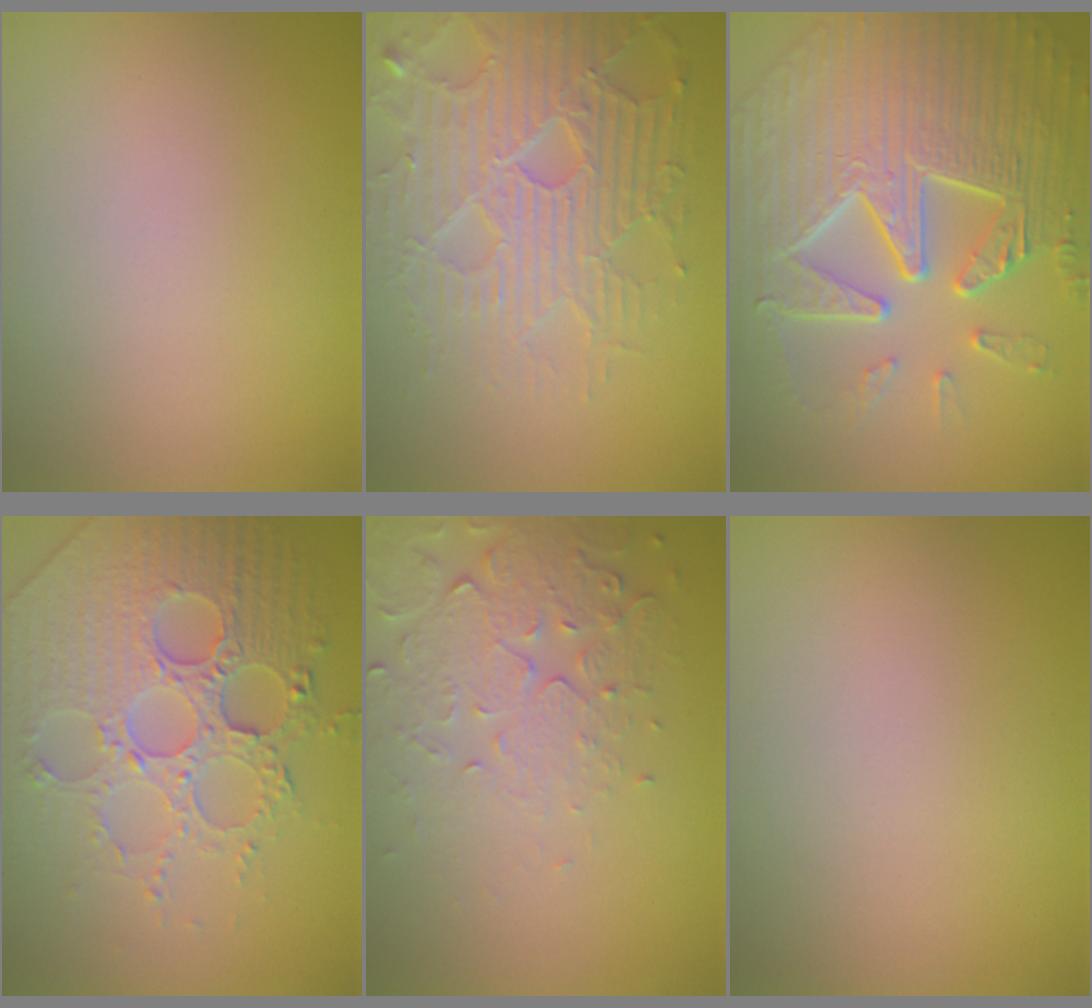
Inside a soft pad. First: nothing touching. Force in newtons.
{"total": 6.1, "press": 5.2, "slide": 3.1}
{"total": 10.3, "press": 7.0, "slide": 7.5}
{"total": 8.1, "press": 6.0, "slide": 5.5}
{"total": 5.2, "press": 3.8, "slide": 3.5}
{"total": 0.0}